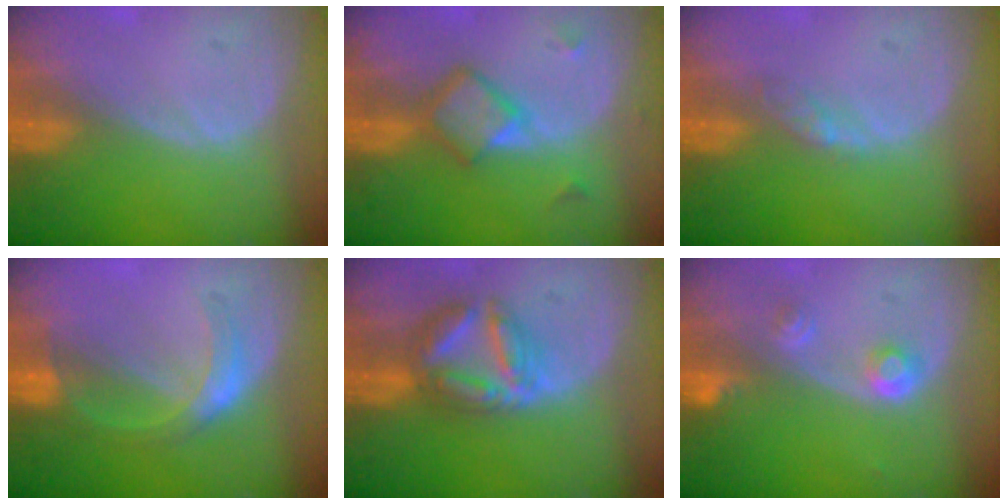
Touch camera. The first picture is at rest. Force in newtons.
{"total": 5.8, "press": 5.1, "slide": 2.7}
{"total": 2.2, "press": 1.9, "slide": 1.2}
{"total": 5.6, "press": 5.1, "slide": 2.2}
{"total": 6.9, "press": 6.8, "slide": 0.4}
{"total": 2.9, "press": 2.7, "slide": 1.0}